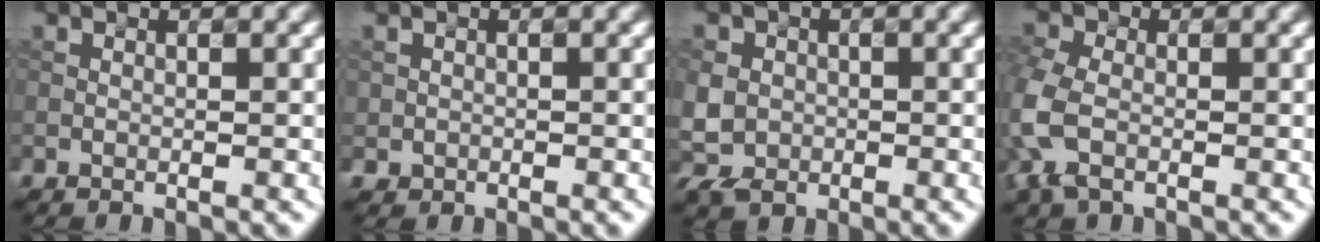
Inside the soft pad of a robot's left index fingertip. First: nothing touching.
{"total": 0.6, "force": [-0.1, 0.5, -0.3], "torque": [0.009, 0.000, 0.000]}
{"total": 3.6, "force": [-0.7, 3.2, 1.5], "torque": [-0.040, -0.001, -0.015]}
{"total": 5.6, "force": [-1.7, 3.7, 3.8], "torque": [-0.115, -0.006, -0.045]}